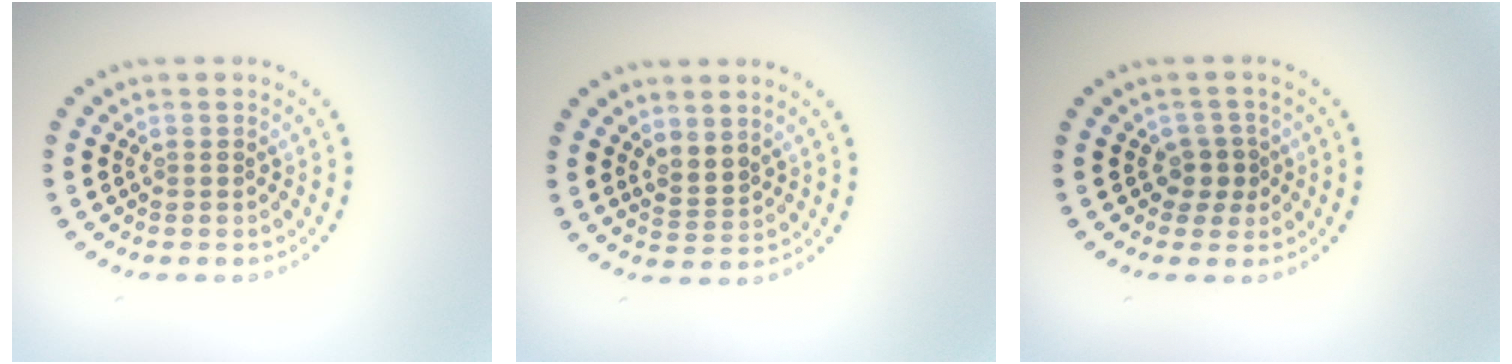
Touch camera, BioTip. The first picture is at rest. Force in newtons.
{"total": 1.8, "press": 1.3, "slide": 1.2}
{"total": 1.8, "press": 1.5, "slide": 1.1}